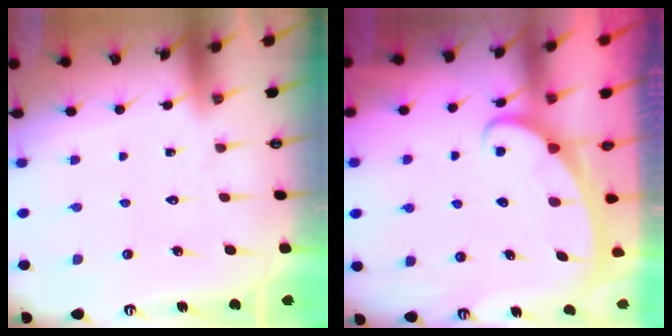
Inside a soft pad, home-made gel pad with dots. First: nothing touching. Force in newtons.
{"total": 2.4, "press": 2.4, "slide": 0.3}